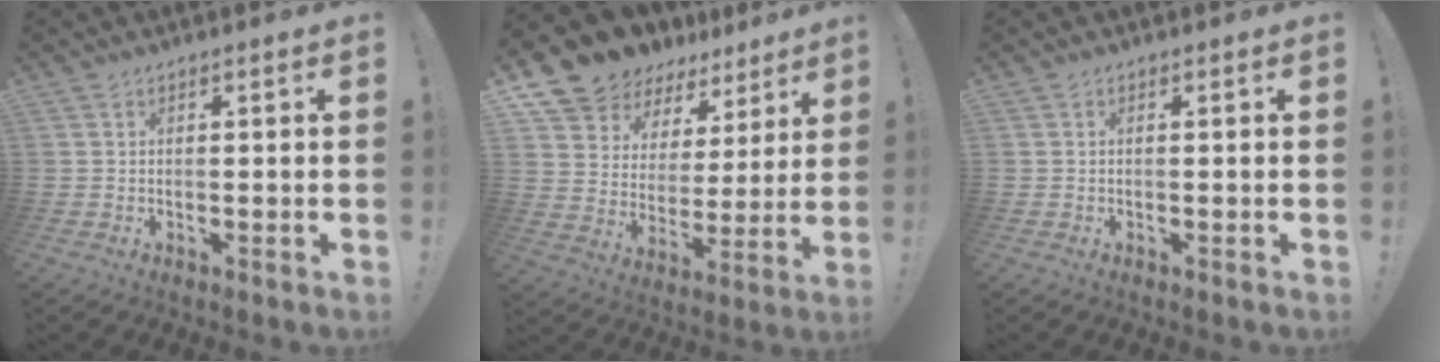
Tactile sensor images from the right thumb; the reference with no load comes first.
{"total": 11.7, "force": [10.3, 5.4, 1.0], "torque": [-0.041, -0.094, 0.196]}
{"total": 0.0}